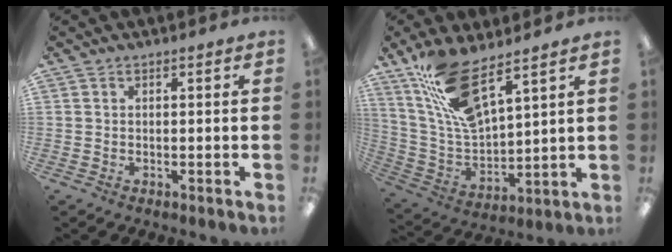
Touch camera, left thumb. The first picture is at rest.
{"total": 15.3, "force": [10.8, 4.9, 9.6], "torque": [-0.212, -0.048, 0.193]}